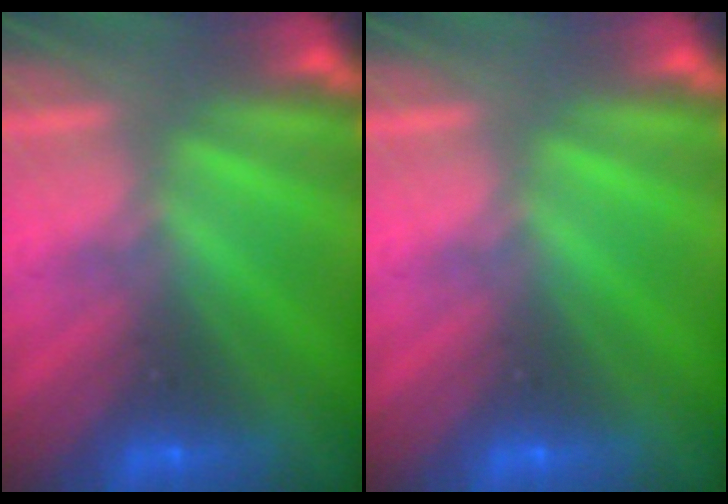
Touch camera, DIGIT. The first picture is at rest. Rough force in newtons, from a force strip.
{"total": 0.0}